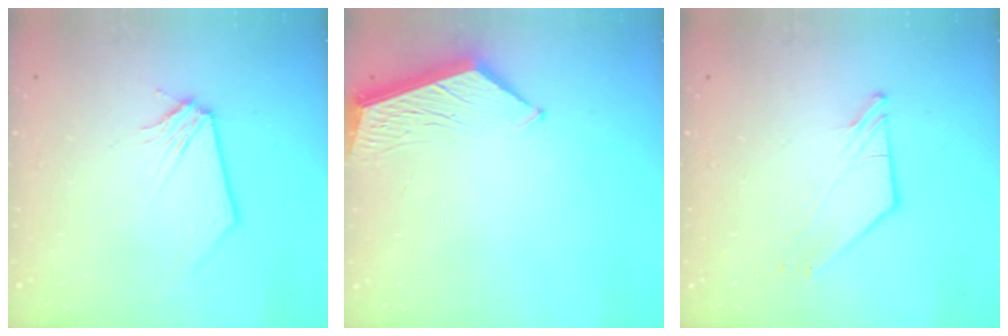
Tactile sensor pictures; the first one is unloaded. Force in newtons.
{"total": 6.4, "press": 6.4, "slide": 0.5}
{"total": 3.2, "press": 3.2, "slide": 0.4}